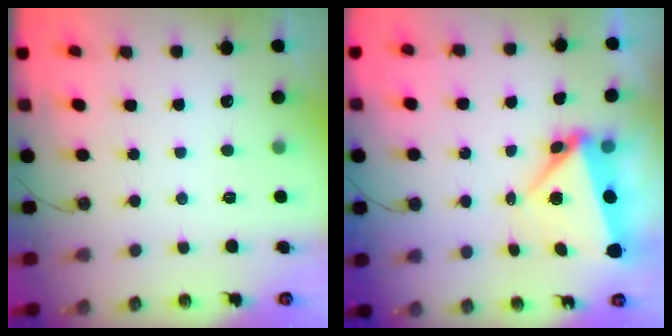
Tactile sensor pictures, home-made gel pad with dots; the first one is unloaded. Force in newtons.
{"total": 6.5, "press": 6.2, "slide": 1.9}